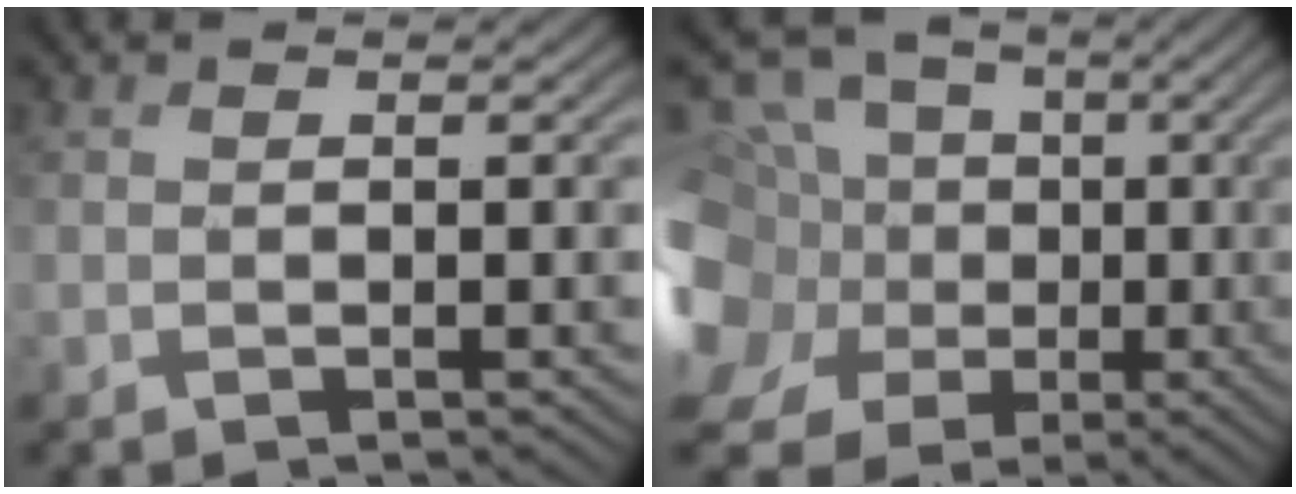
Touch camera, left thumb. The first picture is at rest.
{"total": 18.9, "force": [-2.9, 16.1, 9.5], "torque": [-0.278, 0.025, -0.058]}